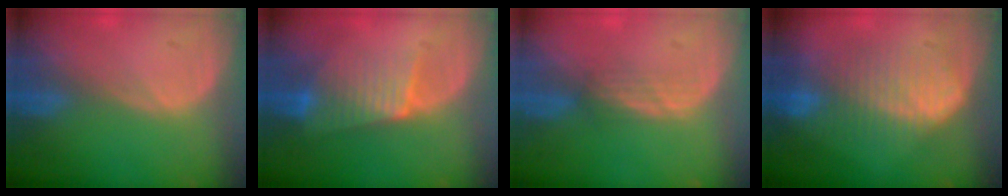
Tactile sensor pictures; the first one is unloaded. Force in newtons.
{"total": 6.6, "press": 6.2, "slide": 2.4}
{"total": 2.2, "press": 2.1, "slide": 0.2}
{"total": 8.1, "press": 8.1, "slide": 0.1}